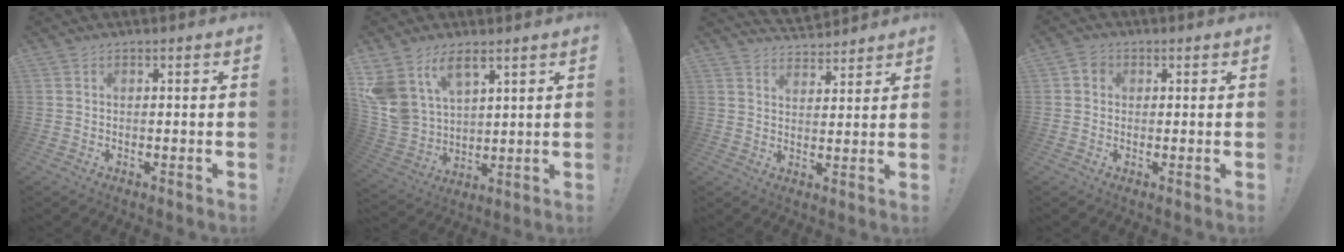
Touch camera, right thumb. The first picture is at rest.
{"total": 12.0, "force": [7.6, 7.2, 5.8], "torque": [-0.137, -0.051, 0.153]}
{"total": 5.9, "force": [5.5, 2.0, 0.8], "torque": [-0.010, -0.041, 0.101]}
{"total": 3.1, "force": [0.5, 2.7, 1.3], "torque": [-0.020, 0.006, 0.009]}